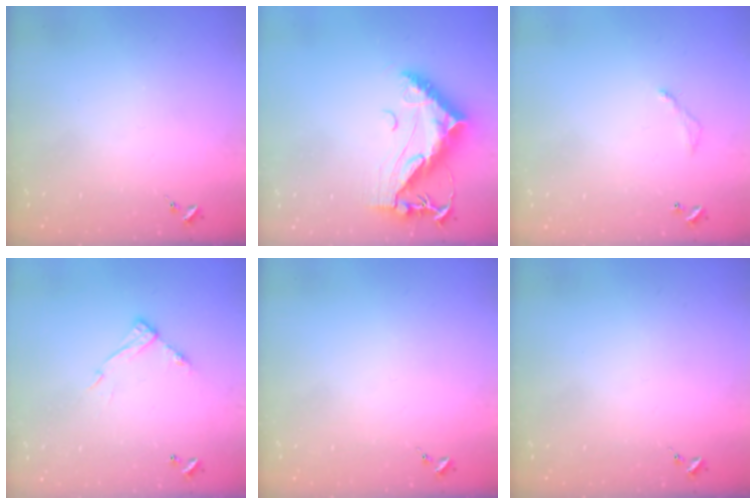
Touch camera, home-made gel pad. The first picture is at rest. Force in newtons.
{"total": 14.4, "press": 14.3, "slide": 1.4}
{"total": 3.8, "press": 3.8, "slide": 0.2}
{"total": 9.4, "press": 9.4, "slide": 0.5}
{"total": 0.0}
{"total": 0.0}